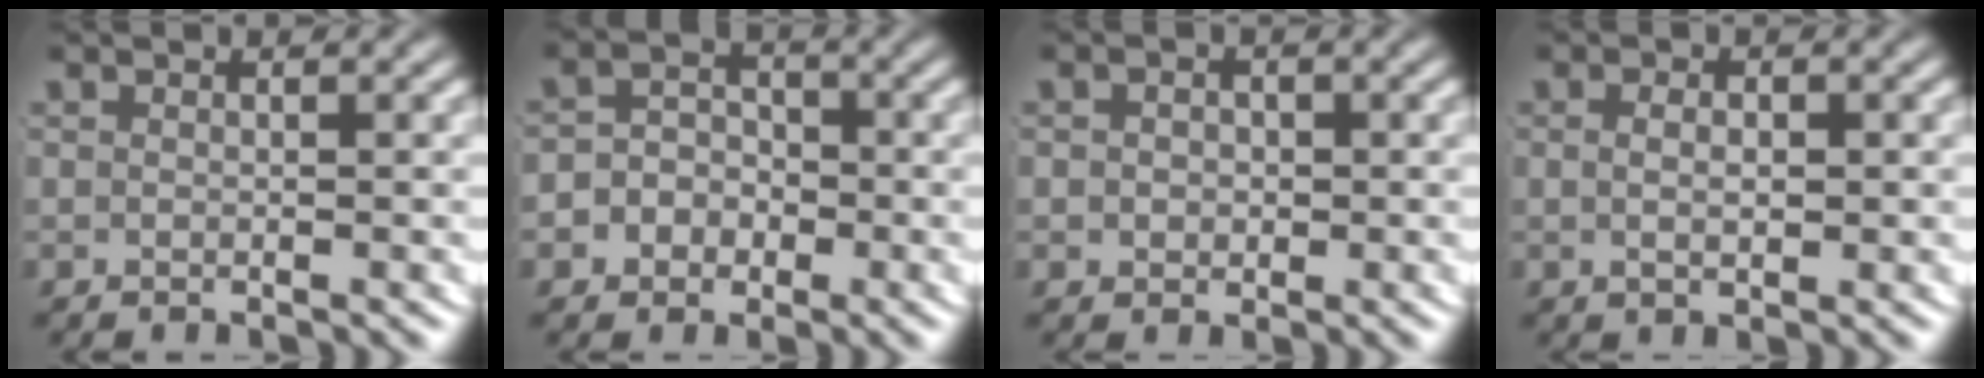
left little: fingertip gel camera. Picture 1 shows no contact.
{"total": 5.5, "force": [-1.7, 5.0, 1.7], "torque": [-0.036, -0.005, -0.038]}
{"total": 1.3, "force": [-0.1, 1.1, 0.6], "torque": [-0.010, -0.007, 0.004]}
{"total": 1.2, "force": [0.0, 0.3, 1.2], "torque": [-0.016, -0.005, 0.006]}